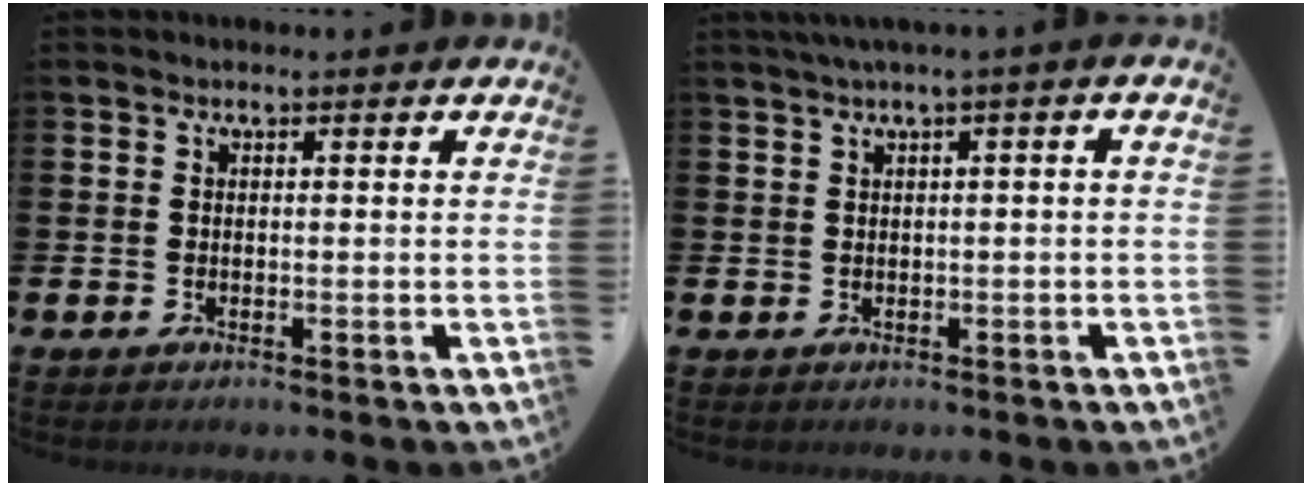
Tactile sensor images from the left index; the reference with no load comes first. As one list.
[{"total": 1.3, "force": [0.4, -0.2, 1.3], "torque": [-0.029, 0.000, 0.008]}]